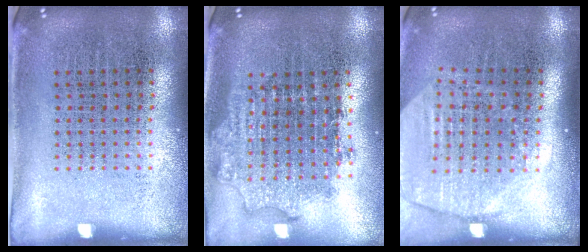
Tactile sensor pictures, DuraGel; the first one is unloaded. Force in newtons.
{"total": 1.8, "press": 1.4, "slide": 1.1}
{"total": 2.0, "press": 1.8, "slide": 1.0}